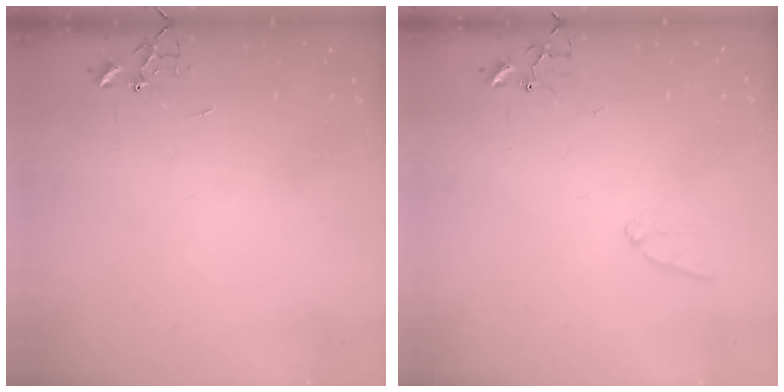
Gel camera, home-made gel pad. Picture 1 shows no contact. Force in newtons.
{"total": 5.7, "press": 5.7, "slide": 0.6}